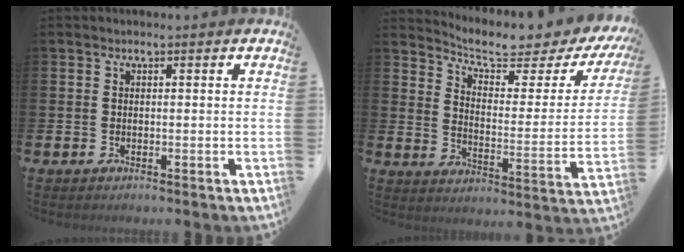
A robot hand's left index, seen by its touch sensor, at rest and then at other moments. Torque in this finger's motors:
{"motor_torque": [-0.03, -0.39, 0.17, 0.05]}